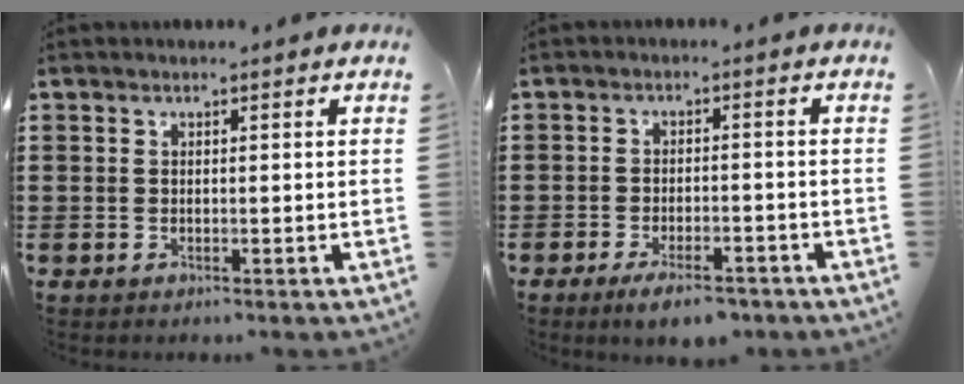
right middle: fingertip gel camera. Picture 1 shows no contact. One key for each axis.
{"total": 4.5, "fx": -3.6, "fy": 1.0, "fz": 2.5, "tx": -0.045, "ty": 0.001, "tz": -0.069}